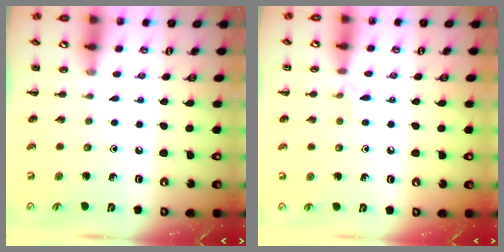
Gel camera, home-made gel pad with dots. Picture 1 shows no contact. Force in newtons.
{"total": 4.5, "press": 4.3, "slide": 1.4}